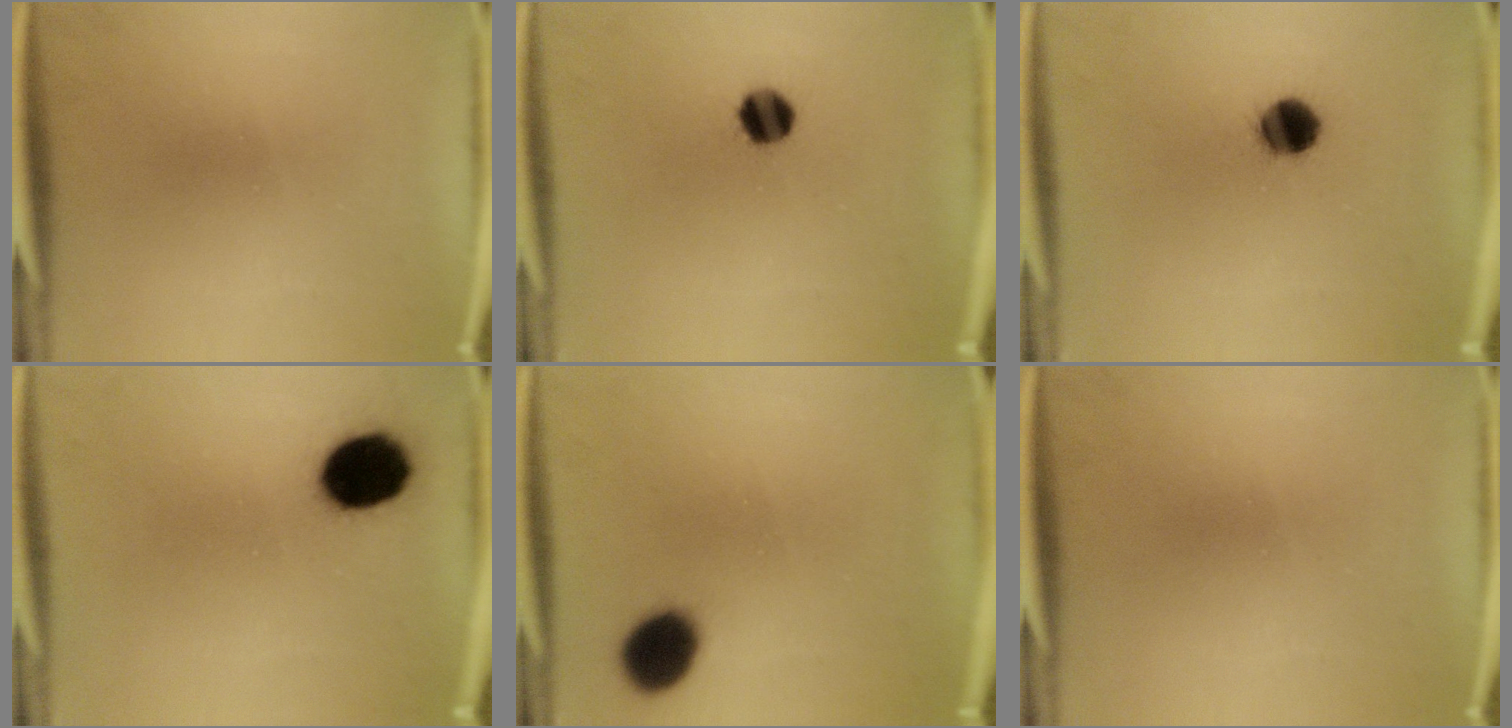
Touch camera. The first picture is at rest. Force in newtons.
{"total": 6.0}
{"total": 7.1}
{"total": 12.5}
{"total": 9.1}
{"total": 0.0}